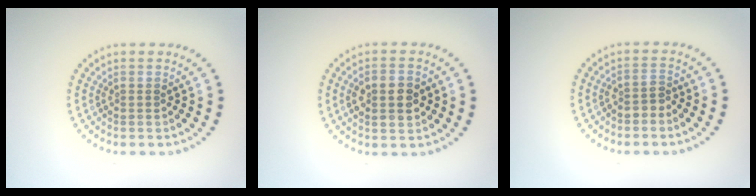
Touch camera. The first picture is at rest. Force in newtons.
{"total": 3.1, "press": 3.1, "slide": 0.1}
{"total": 1.4, "press": 1.2, "slide": 0.7}